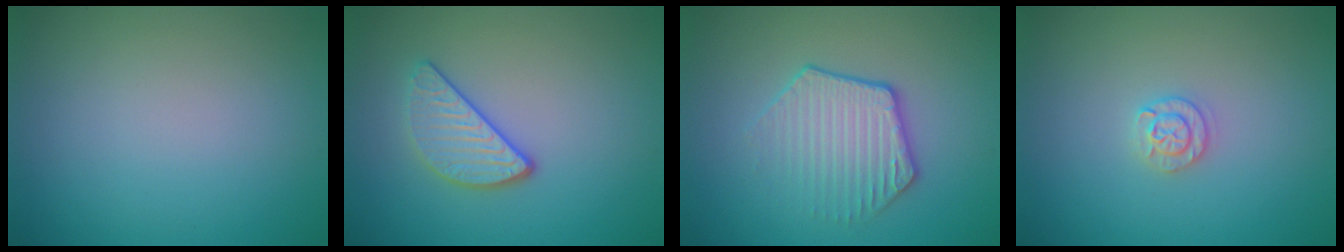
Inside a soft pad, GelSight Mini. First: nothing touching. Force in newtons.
{"total": 3.0, "press": 2.6, "slide": 1.3}
{"total": 3.6, "press": 3.2, "slide": 1.6}
{"total": 1.7, "press": 1.7, "slide": 0.3}